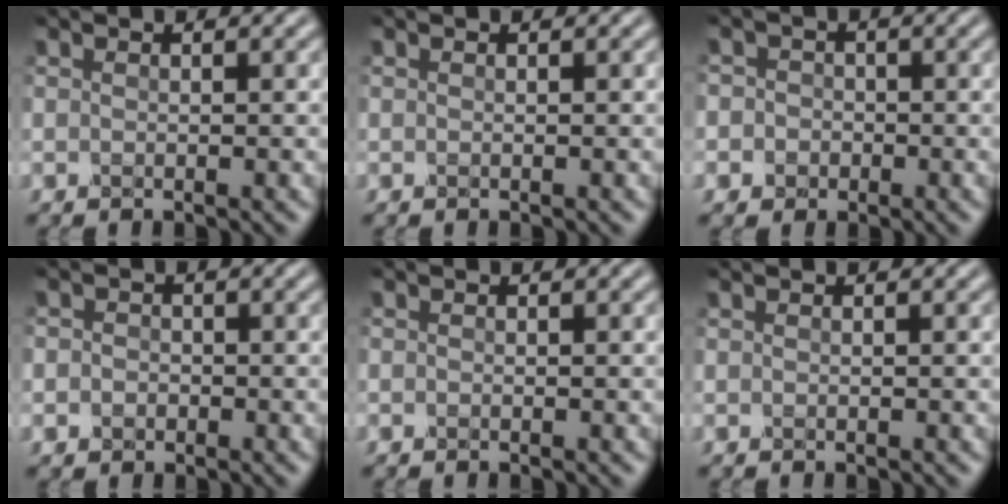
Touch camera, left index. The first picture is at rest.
{"total": 0.0}
{"total": 3.3, "force": [-0.4, 3.2, 0.9], "torque": [0.015, 0.014, -0.036]}
{"total": 1.7, "force": [-0.1, 1.6, 0.6], "torque": [0.005, 0.002, -0.016]}
{"total": 0.0}
{"total": 0.0}